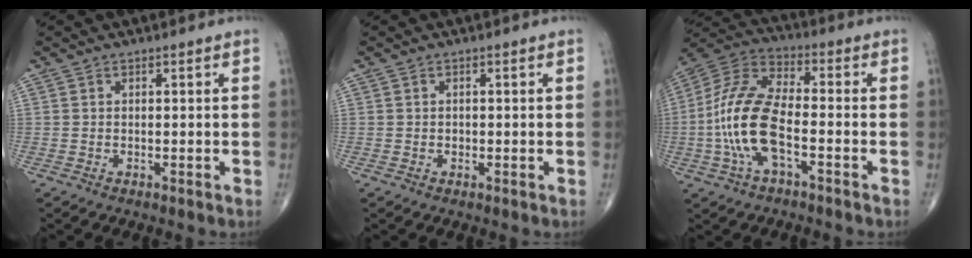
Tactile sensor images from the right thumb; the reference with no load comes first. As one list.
[{"total": 0.7, "force": [-0.1, 0.6, 0.3], "torque": [-0.001, 0.002, -0.004]}, {"total": 15.1, "force": [-3.6, 6.6, 13.1], "torque": [-0.284, 0.037, -0.073]}]